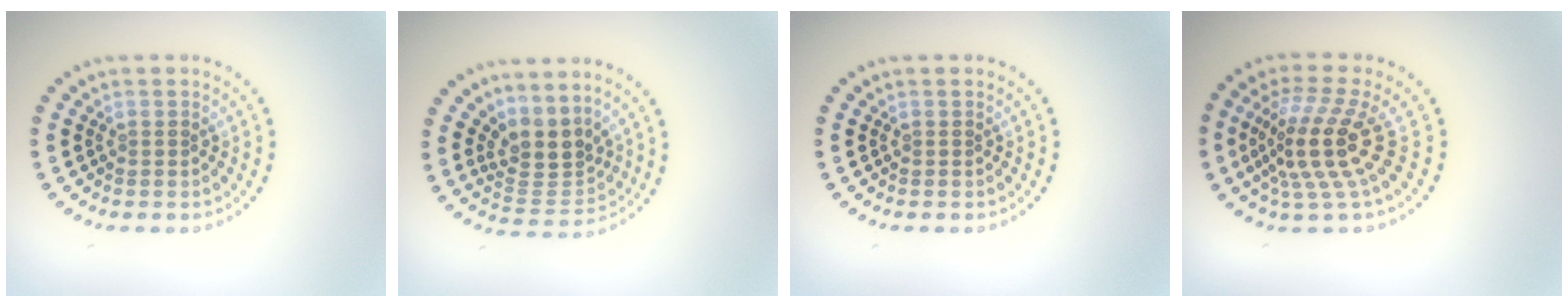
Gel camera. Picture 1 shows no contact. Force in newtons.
{"total": 3.6, "press": 2.7, "slide": 2.4}
{"total": 0.0}
{"total": 5.1, "press": 3.6, "slide": 3.6}